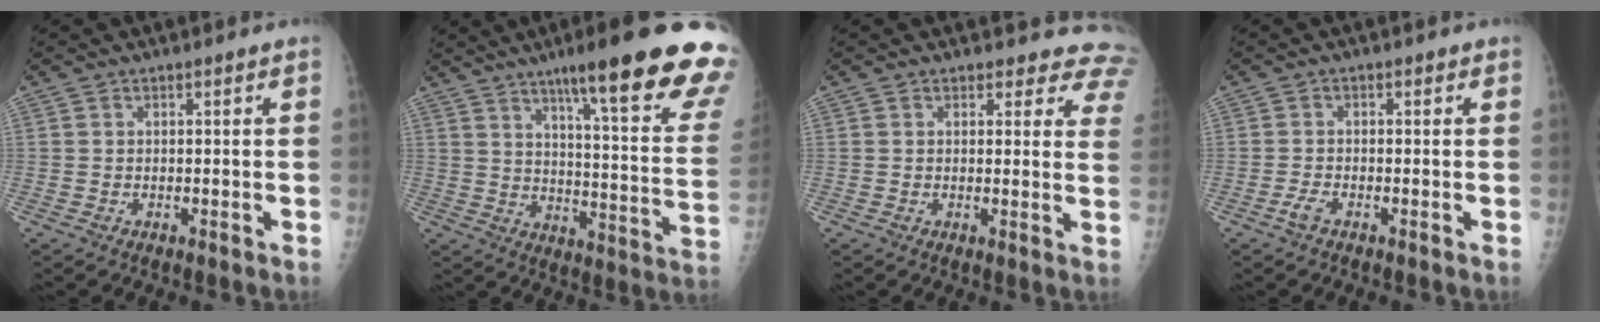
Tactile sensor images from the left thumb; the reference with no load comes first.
{"total": 26.2, "force": [17.0, 2.9, 19.7], "torque": [-0.237, -0.071, 0.234]}
{"total": 9.4, "force": [8.3, 4.1, 1.7], "torque": [0.040, -0.036, 0.057]}
{"total": 1.9, "force": [-1.1, 0.8, 1.3], "torque": [-0.025, 0.002, -0.024]}